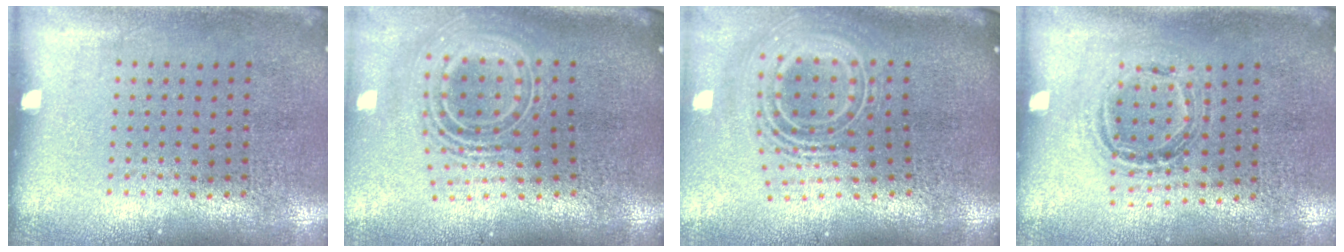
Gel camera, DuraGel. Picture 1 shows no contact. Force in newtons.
{"total": 2.7, "press": 1.8, "slide": 1.9}
{"total": 2.8, "press": 1.9, "slide": 2.2}
{"total": 1.0, "press": 1.0, "slide": 0.2}